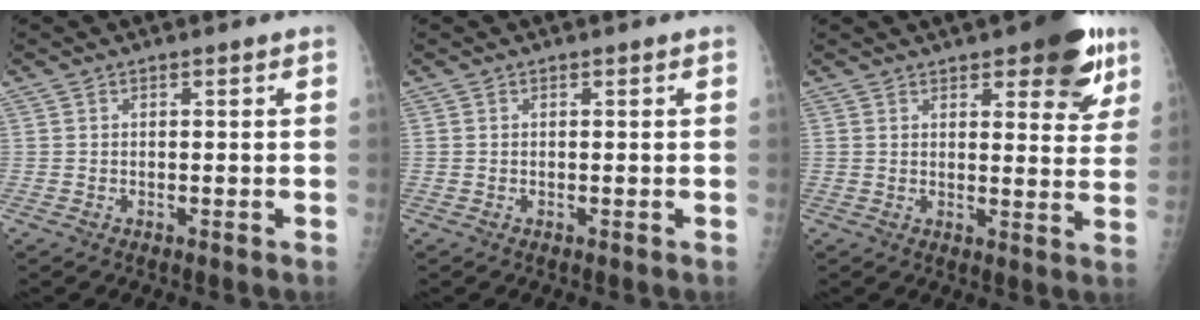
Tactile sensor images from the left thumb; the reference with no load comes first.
{"total": 0.0}
{"total": 11.6, "force": [6.7, 4.3, 8.4], "torque": [-0.064, -0.029, 0.082]}